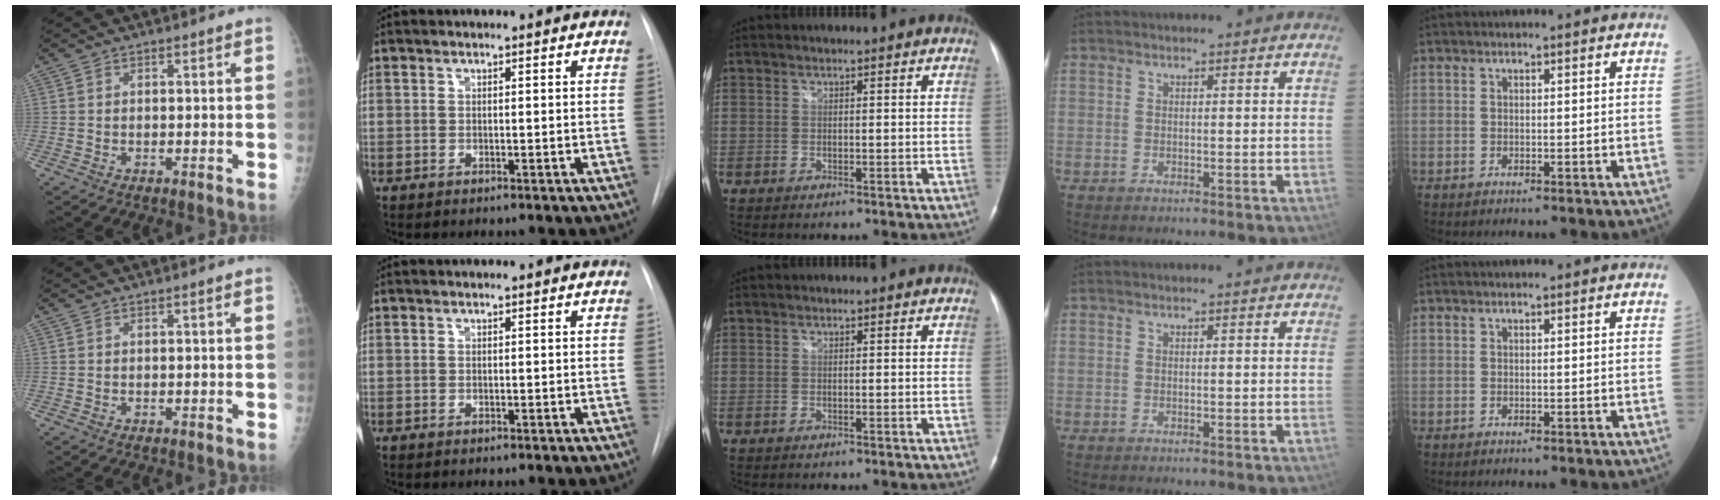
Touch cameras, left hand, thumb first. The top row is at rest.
{}